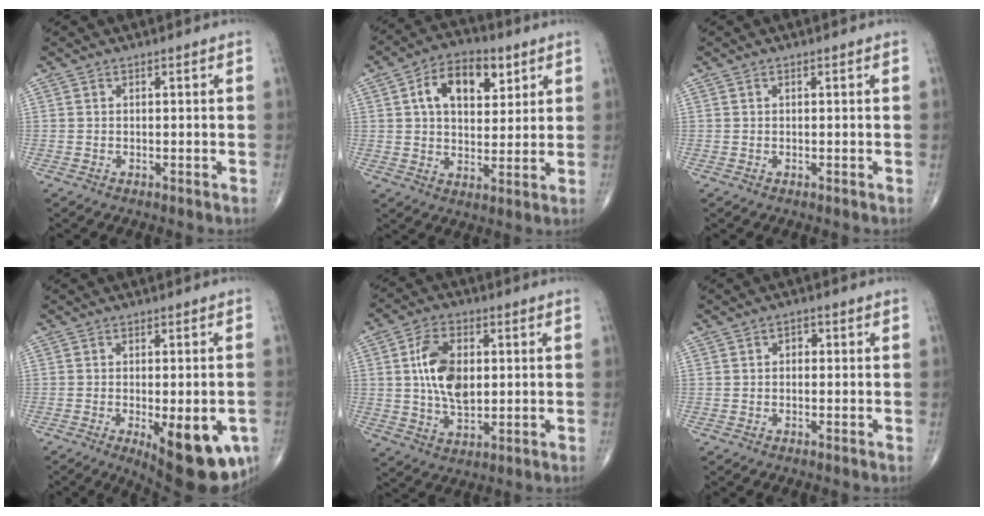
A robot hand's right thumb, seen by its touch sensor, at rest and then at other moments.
{"total": 12.7, "force": [4.6, 7.7, 9.0], "torque": [-0.115, -0.003, 0.073]}
{"total": 0.0}
{"total": 15.8, "force": [-5.4, 5.8, 13.6], "torque": [-0.134, -0.008, -0.056]}
{"total": 11.3, "force": [1.7, 6.7, 9.0], "torque": [-0.152, -0.003, 0.033]}
{"total": 1.7, "force": [0.2, 1.3, 1.1], "torque": [-0.005, 0.006, -0.001]}